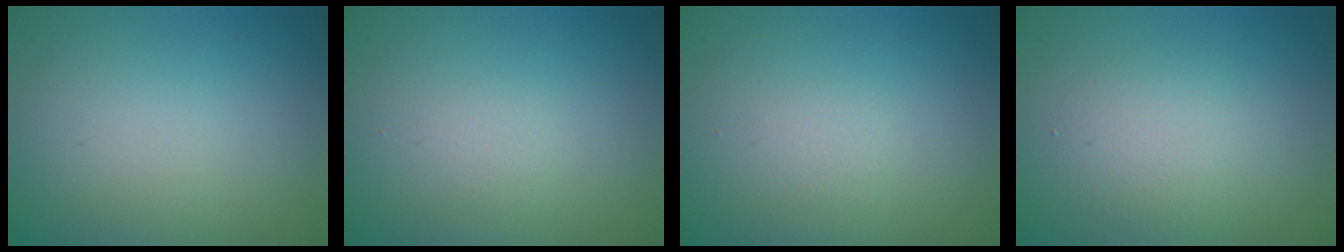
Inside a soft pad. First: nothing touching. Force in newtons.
{"total": 0.7, "press": 0.7, "slide": 0.0}
{"total": 0.7, "press": 0.7, "slide": 0.0}
{"total": 2.5, "press": 2.5, "slide": 0.2}